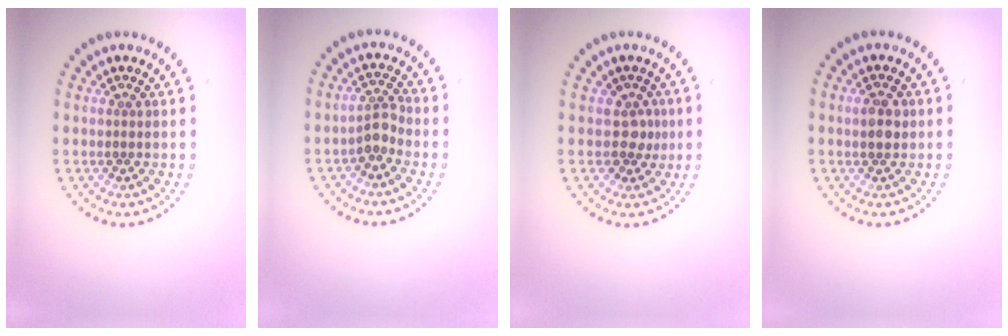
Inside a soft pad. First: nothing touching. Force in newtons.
{"total": 2.1, "press": 1.6, "slide": 1.3}
{"total": 1.9, "press": 1.5, "slide": 1.2}
{"total": 1.8, "press": 1.7, "slide": 0.4}